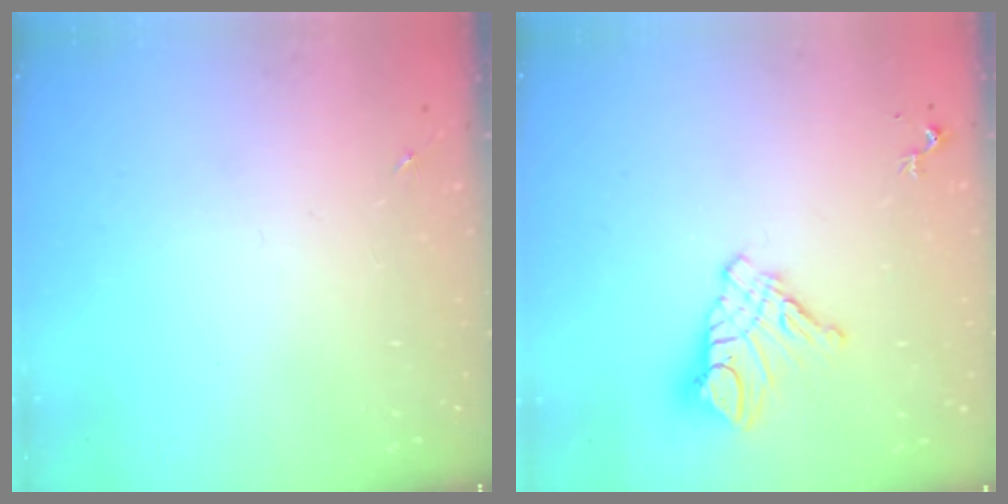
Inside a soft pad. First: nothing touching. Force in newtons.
{"total": 11.5, "press": 11.4, "slide": 0.8}